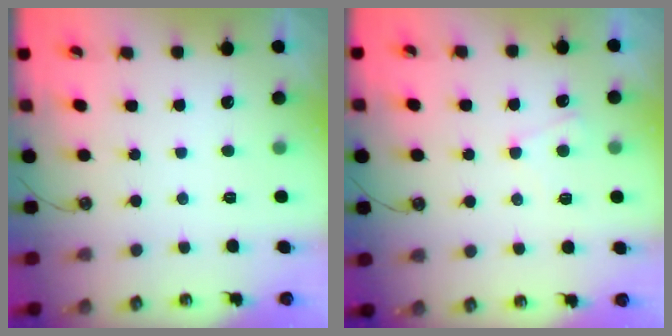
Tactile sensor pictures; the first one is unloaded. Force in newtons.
{"total": 2.2, "press": 2.1, "slide": 0.6}